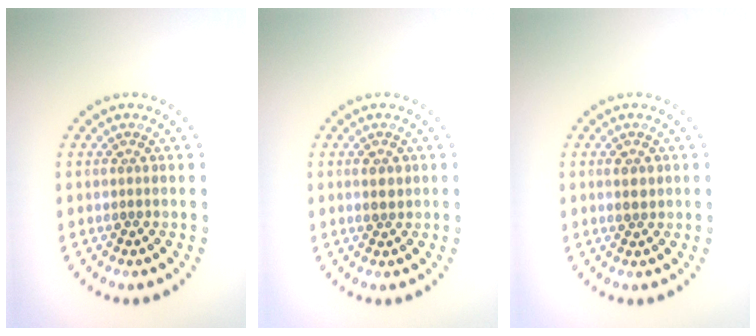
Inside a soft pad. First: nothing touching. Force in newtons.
{"total": 1.2, "press": 1.2, "slide": 0.4}
{"total": 1.2, "press": 1.2, "slide": 0.4}